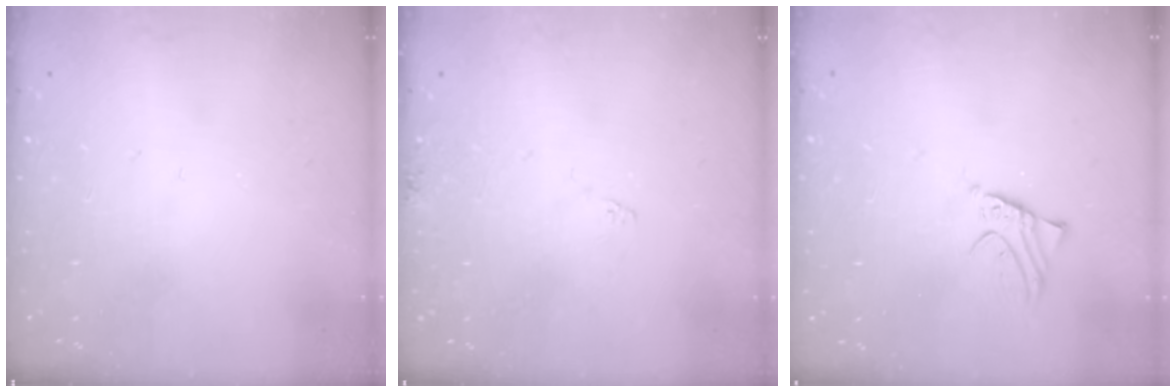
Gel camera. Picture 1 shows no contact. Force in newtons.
{"total": 5.1, "press": 5.1, "slide": 0.4}
{"total": 1.9, "press": 1.9, "slide": 0.3}